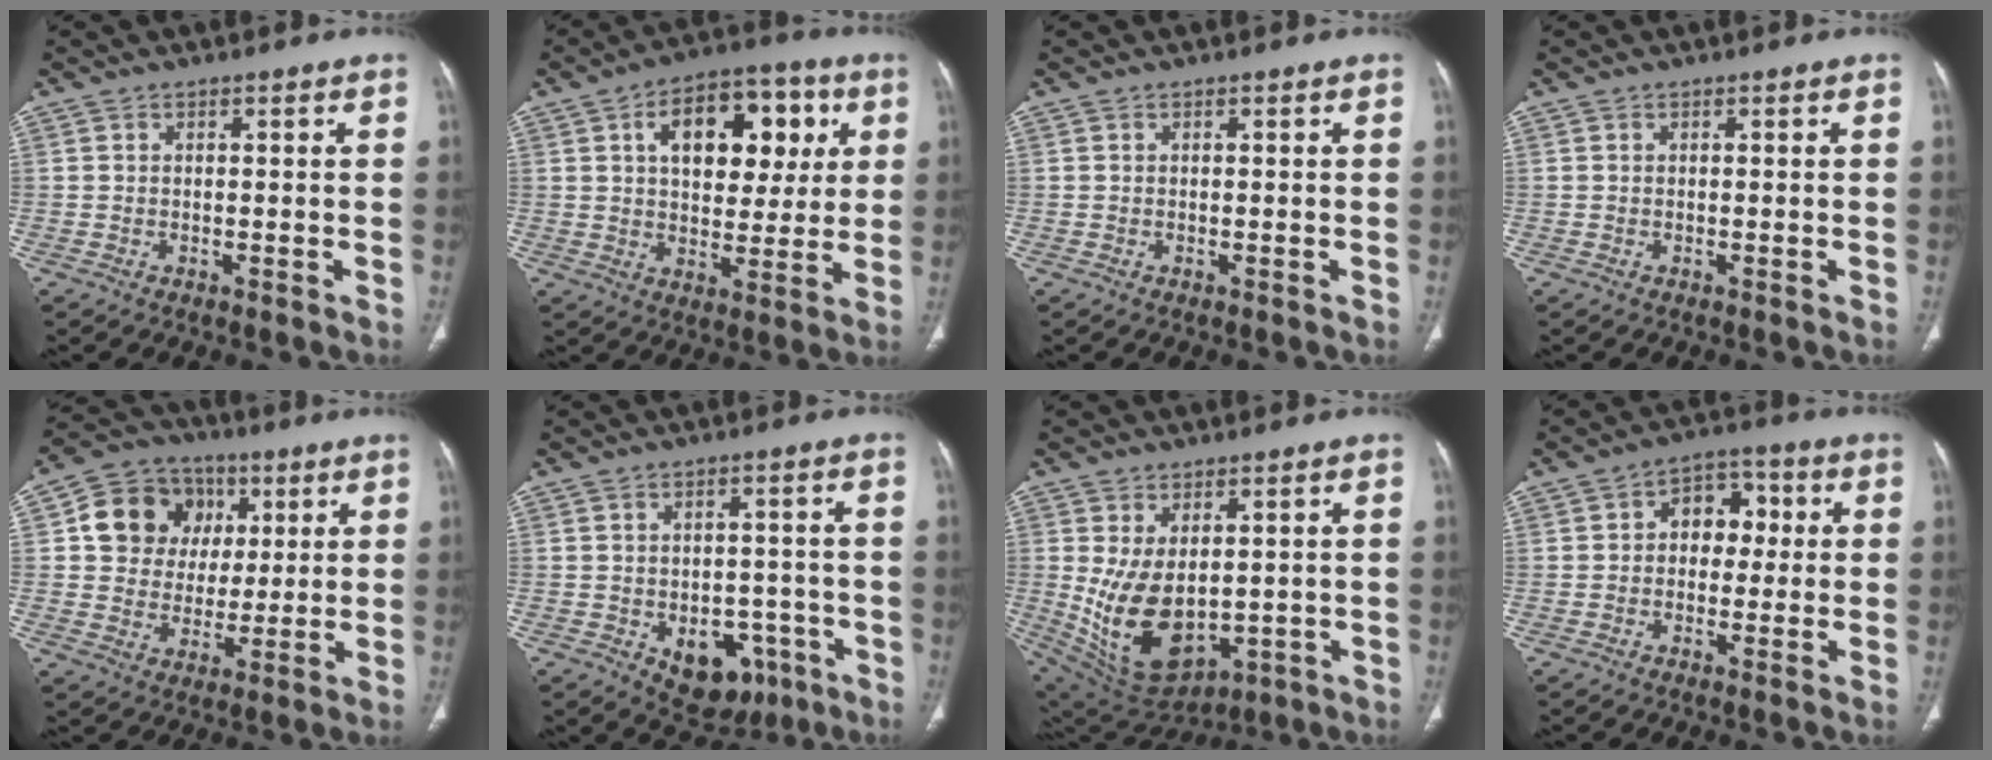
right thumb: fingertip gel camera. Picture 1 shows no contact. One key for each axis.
{"total": 16.9, "fx": 5.2, "fy": 10.2, "fz": 12.5, "tx": -0.132, "ty": 0.008, "tz": 0.077}
{"total": 0.0}
{"total": 0.0}
{"total": 13.7, "fx": 3.8, "fy": 12.0, "fz": 5.4, "tx": -0.056, "ty": 0.007, "tz": 0.064}
{"total": 10.2, "fx": -4.1, "fy": 7.0, "fz": 6.3, "tx": -0.048, "ty": 0.023, "tz": -0.040}
{"total": 14.1, "fx": -0.1, "fy": 8.5, "fz": 11.3, "tx": -0.190, "ty": -0.015, "tz": 0.034}
{"total": 7.8, "fx": 0.8, "fy": 5.7, "fz": 5.3, "tx": -0.034, "ty": 0.025, "tz": 0.003}